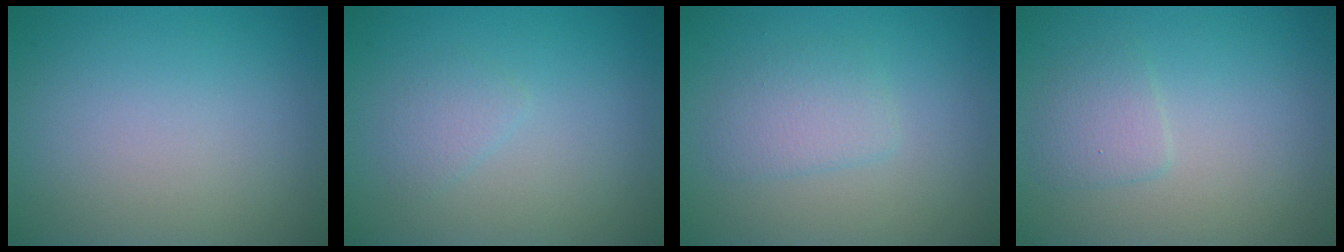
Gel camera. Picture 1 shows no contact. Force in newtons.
{"total": 1.3, "press": 1.3, "slide": 0.1}
{"total": 2.1, "press": 2.1, "slide": 0.1}
{"total": 1.6, "press": 1.6, "slide": 0.1}